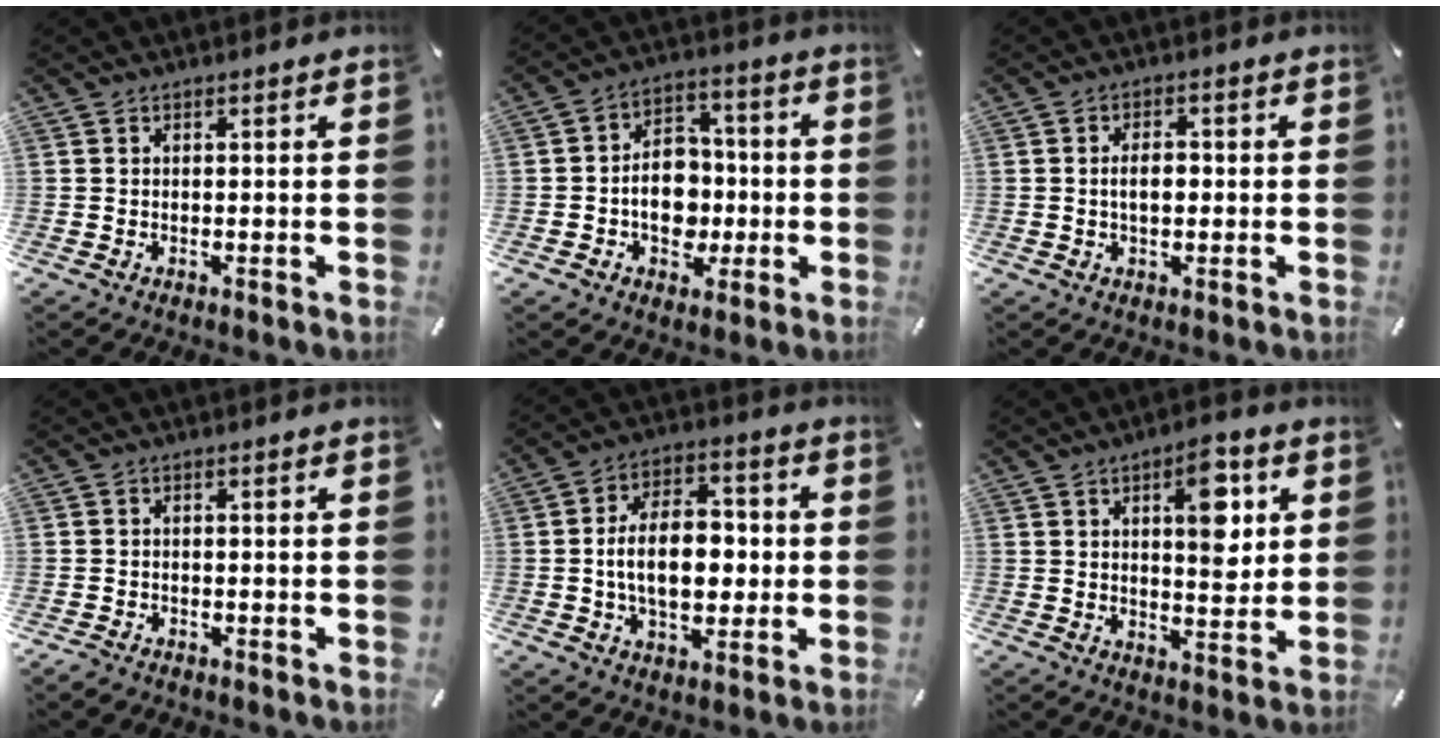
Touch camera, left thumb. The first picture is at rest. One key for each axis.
{"total": 10.9, "fx": -2.2, "fy": 8.9, "fz": 5.9, "tx": -0.087, "ty": 0.020, "tz": -0.036}
{"total": 4.3, "fx": -0.3, "fy": 2.4, "fz": 3.5, "tx": -0.059, "ty": 0.005, "tz": -0.008}
{"total": 1.3, "fx": -1.1, "fy": 0.7, "fz": 0.1, "tx": -0.003, "ty": 0.009, "tz": -0.025}
{"total": 13.5, "fx": -1.2, "fy": 8.9, "fz": 10.1, "tx": -0.171, "ty": 0.009, "tz": -0.021}
{"total": 10.9, "fx": 4.1, "fy": 5.1, "fz": 8.7, "tx": -0.107, "ty": -0.019, "tz": 0.063}